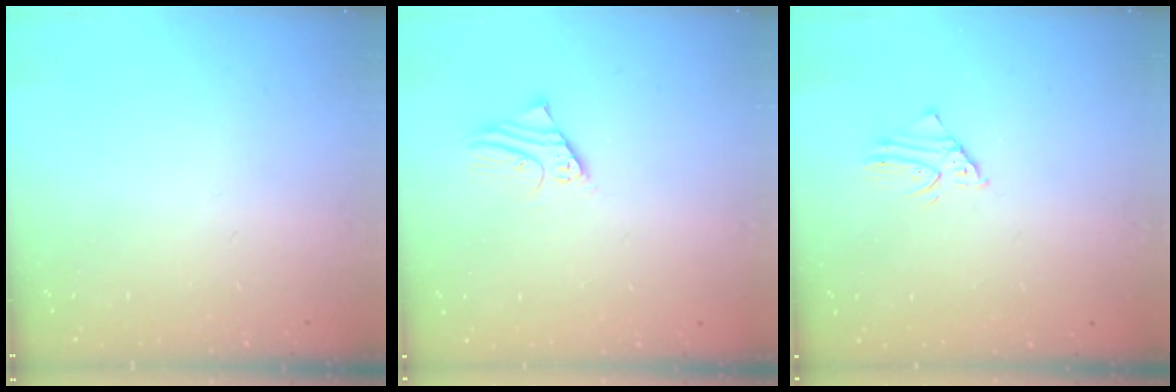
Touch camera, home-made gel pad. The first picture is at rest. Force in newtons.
{"total": 2.3, "press": 2.3, "slide": 0.2}
{"total": 1.5, "press": 1.5, "slide": 0.1}